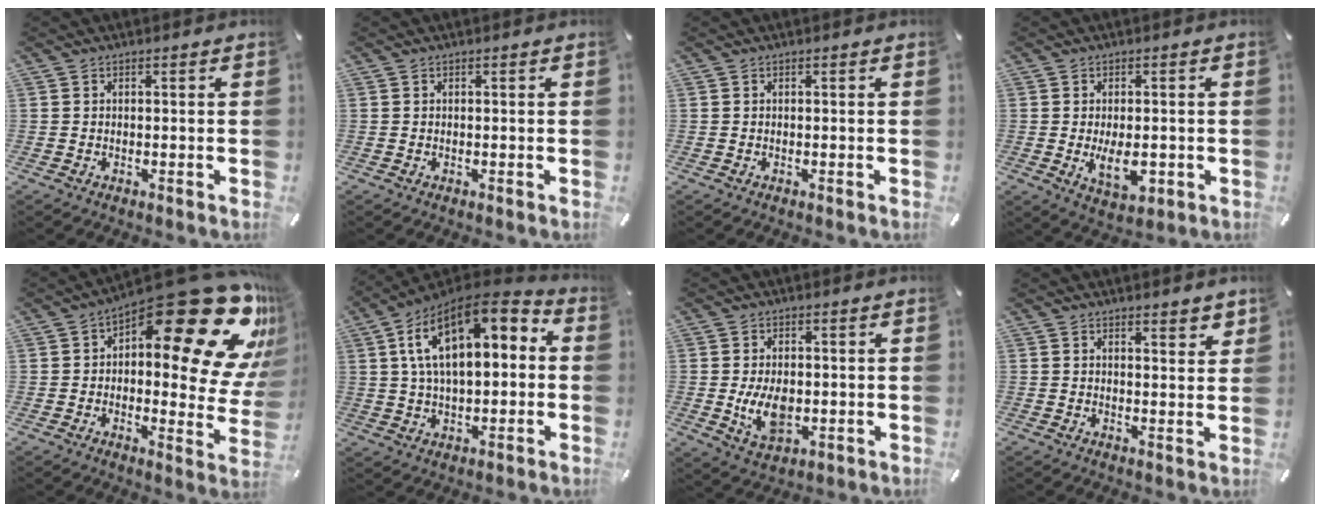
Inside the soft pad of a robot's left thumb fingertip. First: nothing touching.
{"total": 0.0}
{"total": 0.0}
{"total": 7.6, "force": [-1.3, 4.2, 6.2], "torque": [-0.103, -0.010, -0.025]}
{"total": 30.1, "force": [15.0, 12.3, 23.0], "torque": [-0.277, -0.124, 0.258]}
{"total": 15.8, "force": [5.7, 9.1, 11.6], "torque": [-0.211, -0.035, 0.099]}
{"total": 8.2, "force": [-0.7, 5.3, 6.2], "torque": [-0.131, -0.010, -0.016]}
{"total": 3.0, "force": [2.7, 0.9, 0.9], "torque": [-0.007, -0.019, 0.047]}